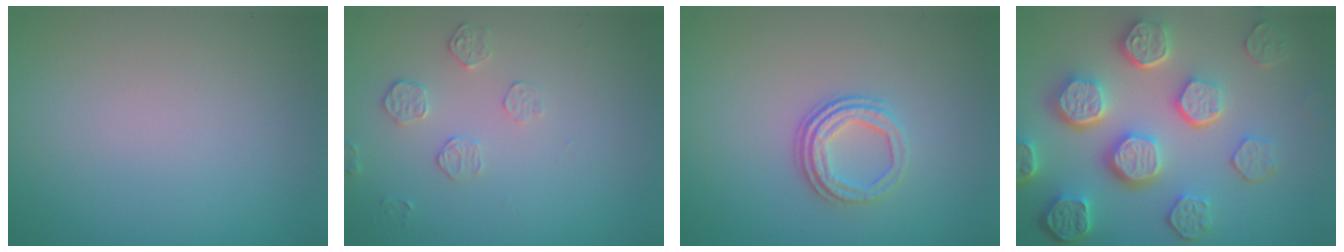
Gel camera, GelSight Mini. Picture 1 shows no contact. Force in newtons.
{"total": 1.7, "press": 1.0, "slide": 1.4}
{"total": 3.0, "press": 2.4, "slide": 1.9}
{"total": 8.4, "press": 6.2, "slide": 5.6}